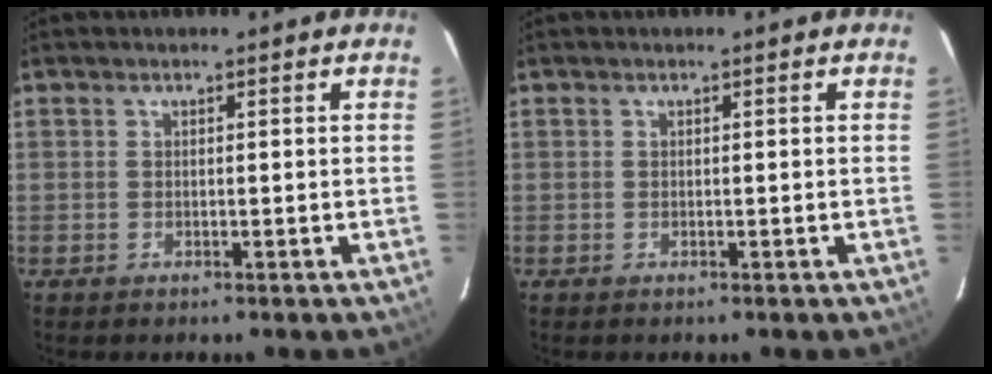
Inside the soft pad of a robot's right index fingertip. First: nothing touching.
{"total": 0.0}